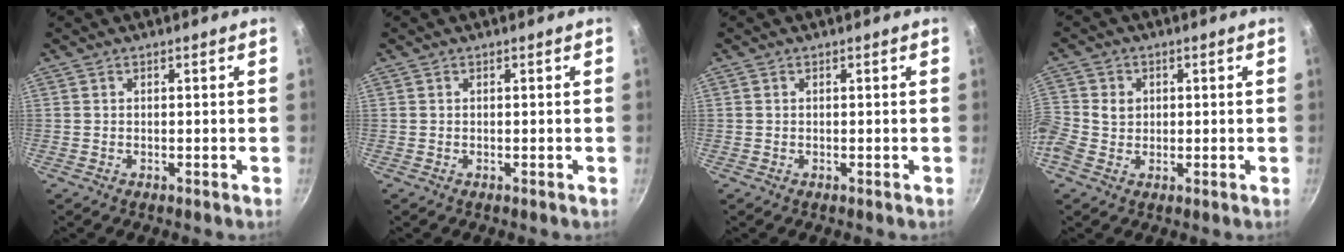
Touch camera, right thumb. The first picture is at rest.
{"total": 0.0}
{"total": 0.0}
{"total": 6.6, "force": [-0.2, 5.8, 3.1], "torque": [-0.071, 0.016, -0.016]}